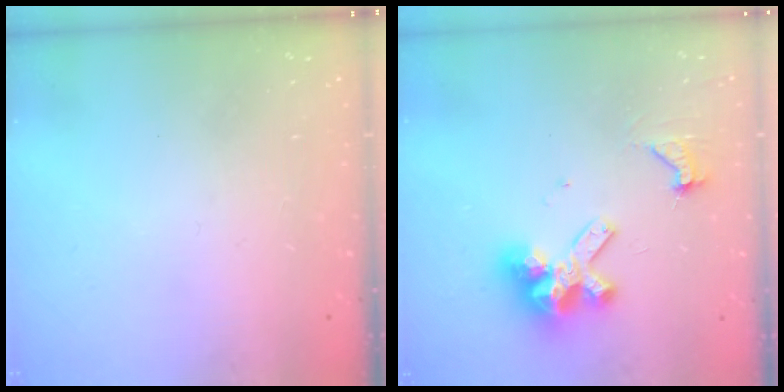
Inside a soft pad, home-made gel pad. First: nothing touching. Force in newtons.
{"total": 11.3, "press": 11.2, "slide": 1.2}